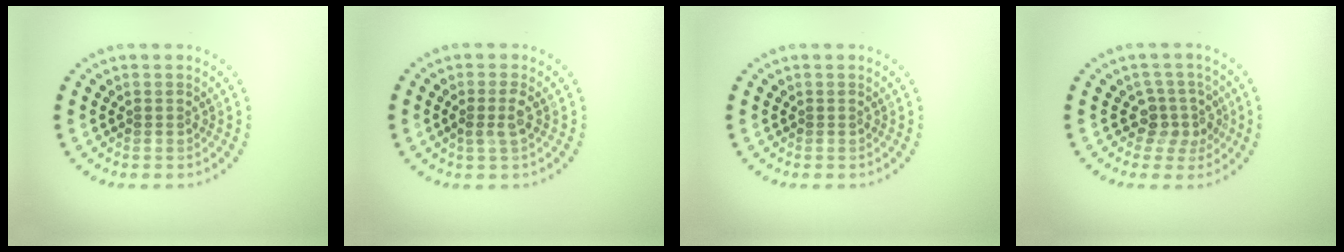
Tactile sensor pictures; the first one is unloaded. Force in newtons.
{"total": 1.5, "press": 1.3, "slide": 0.7}
{"total": 0.0}
{"total": 2.6, "press": 2.0, "slide": 1.7}